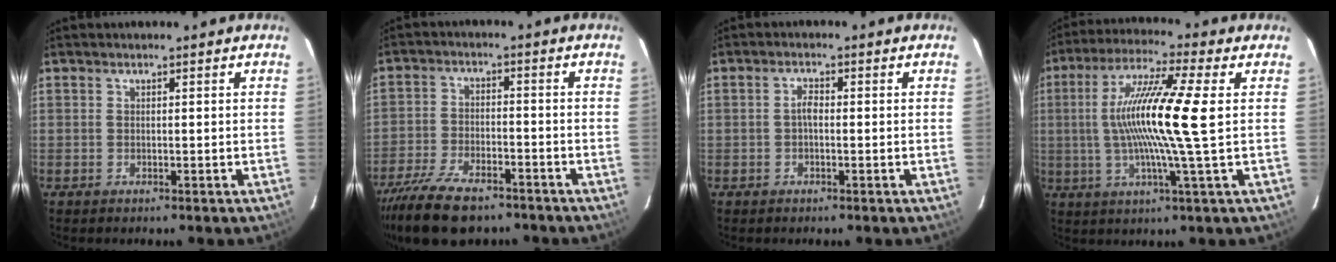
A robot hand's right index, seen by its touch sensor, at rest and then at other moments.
{"total": 14.4, "force": [-11.2, 5.6, 7.2], "torque": [-0.169, -0.024, -0.197]}
{"total": 1.7, "force": [-0.3, 0.8, 1.4], "torque": [-0.028, 0.008, -0.007]}
{"total": 14.5, "force": [0.8, -1.0, 14.5], "torque": [-0.265, 0.003, 0.006]}